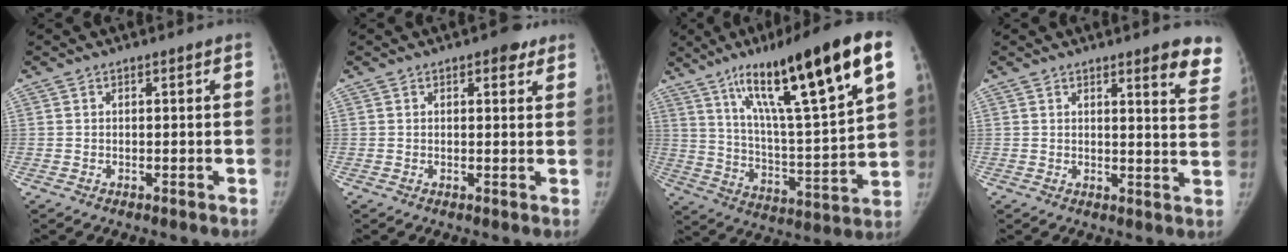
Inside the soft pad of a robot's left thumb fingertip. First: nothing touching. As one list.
[{"total": 3.3, "force": [2.1, 1.6, 2.1], "torque": [-0.011, -0.006, 0.021]}, {"total": 26.4, "force": [13.8, 4.4, 22.0], "torque": [-0.339, -0.030, 0.229]}, {"total": 9.0, "force": [6.7, 1.9, 5.8], "torque": [-0.038, -0.035, 0.064]}]